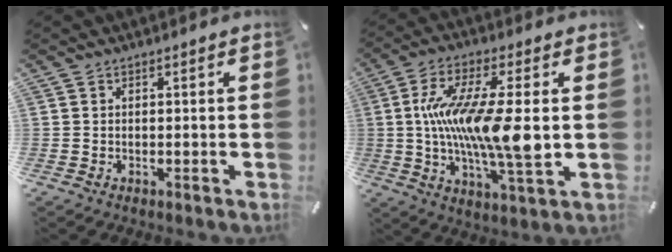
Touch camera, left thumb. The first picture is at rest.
{"total": 16.9, "force": [0.7, 4.1, 16.4], "torque": [-0.296, -0.012, 0.006]}